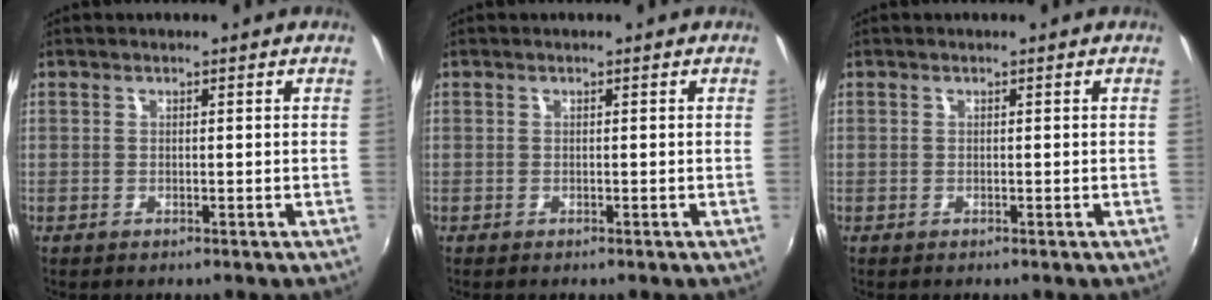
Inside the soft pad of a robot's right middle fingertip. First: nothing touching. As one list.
[{"total": 0.0}, {"total": 0.0}]